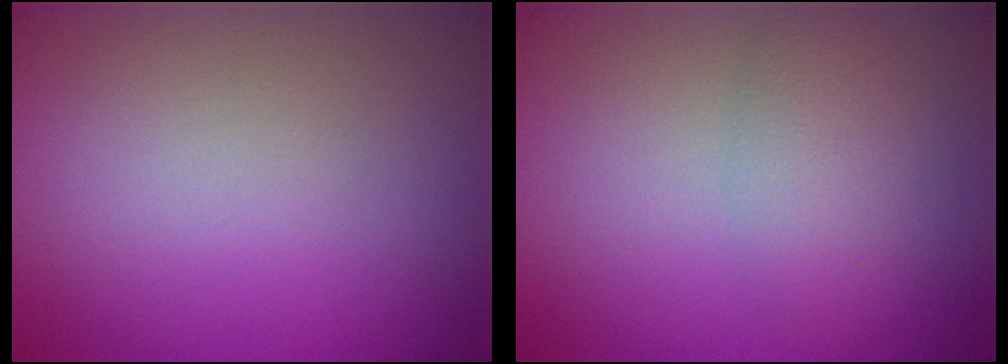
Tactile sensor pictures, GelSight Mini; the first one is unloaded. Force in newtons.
{"total": 2.8, "press": 2.8, "slide": 0.2}